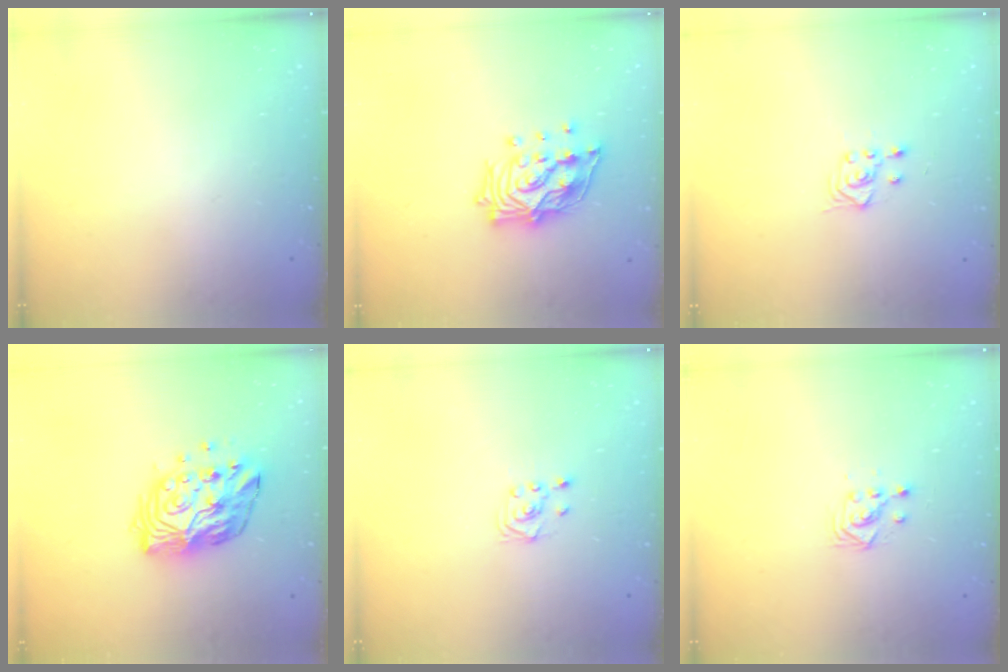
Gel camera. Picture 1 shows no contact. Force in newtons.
{"total": 17.3, "press": 17.1, "slide": 2.3}
{"total": 3.2, "press": 2.9, "slide": 1.4}
{"total": 14.2, "press": 14.2, "slide": 1.3}
{"total": 2.3, "press": 2.2, "slide": 0.6}
{"total": 3.0, "press": 3.0, "slide": 0.2}